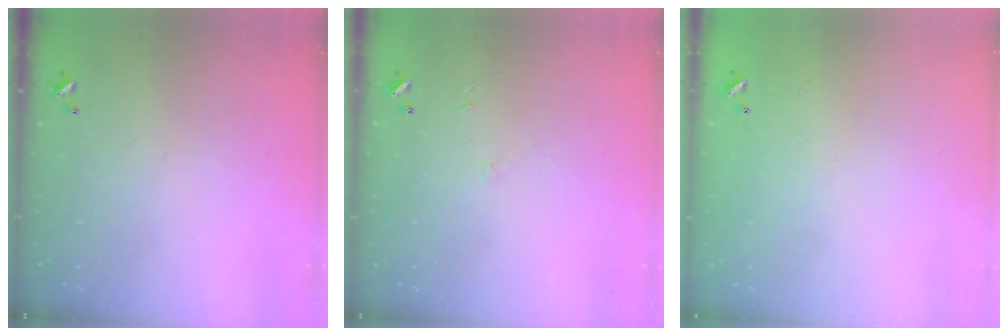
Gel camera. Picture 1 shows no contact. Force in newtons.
{"total": 5.5, "press": 5.5, "slide": 0.5}
{"total": 8.0, "press": 7.9, "slide": 0.5}